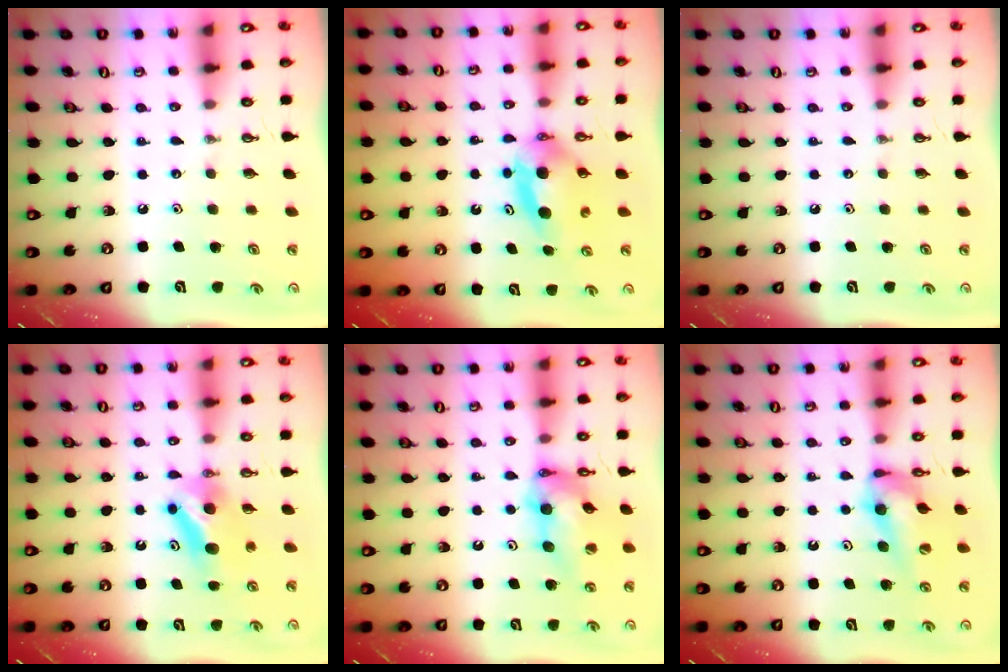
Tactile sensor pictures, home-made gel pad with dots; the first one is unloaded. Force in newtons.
{"total": 8.7, "press": 5.0, "slide": 7.1}
{"total": 0.0}
{"total": 8.0, "press": 6.6, "slide": 4.5}
{"total": 13.6, "press": 13.5, "slide": 1.4}
{"total": 10.3, "press": 10.2, "slide": 1.0}